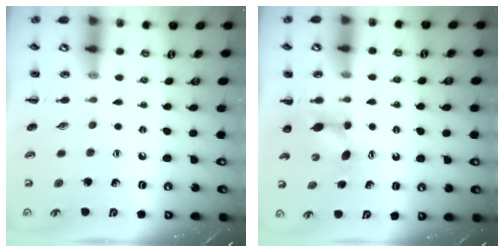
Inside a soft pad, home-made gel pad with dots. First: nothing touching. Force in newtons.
{"total": 4.0, "press": 3.9, "slide": 0.7}